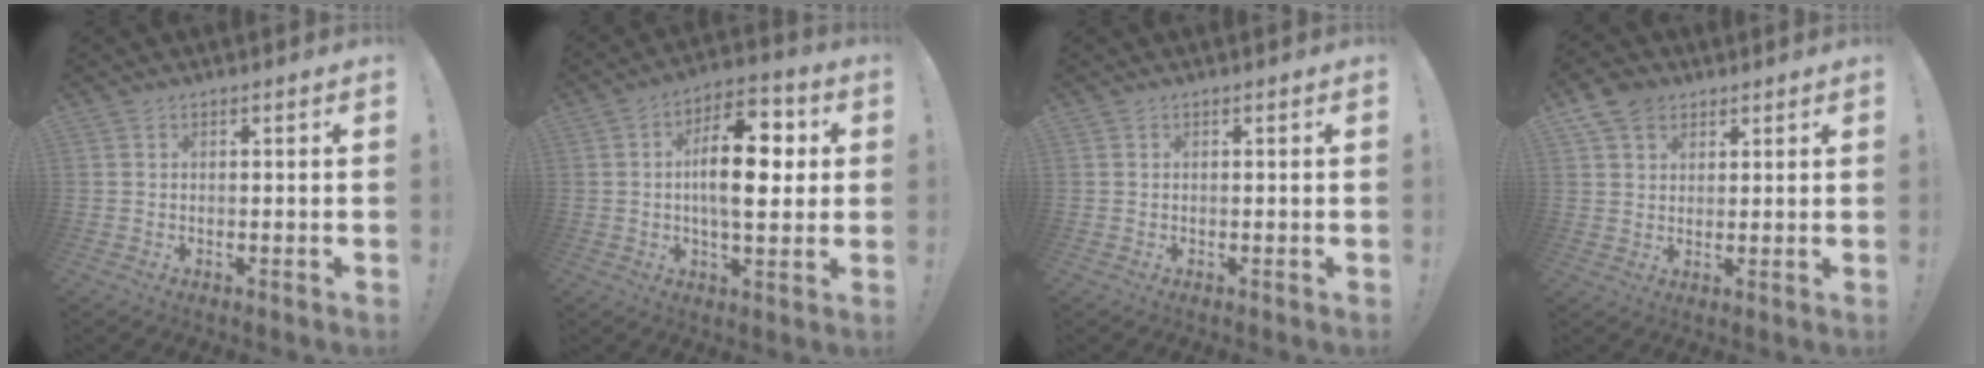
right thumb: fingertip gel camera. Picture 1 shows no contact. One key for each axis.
{"total": 16.0, "fx": 1.1, "fy": 7.6, "fz": 14.1, "tx": -0.214, "ty": 0.006, "tz": 0.012}
{"total": 0.0}
{"total": 6.9, "fx": 3.8, "fy": 5.1, "fz": 2.7, "tx": -0.046, "ty": -0.010, "tz": 0.075}